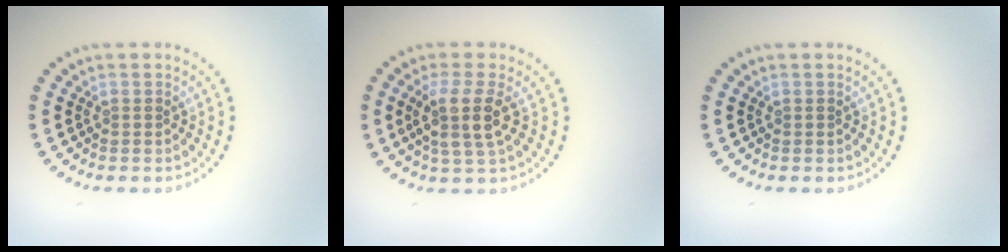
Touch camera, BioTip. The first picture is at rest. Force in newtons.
{"total": 3.3, "press": 2.7, "slide": 1.9}
{"total": 0.0}